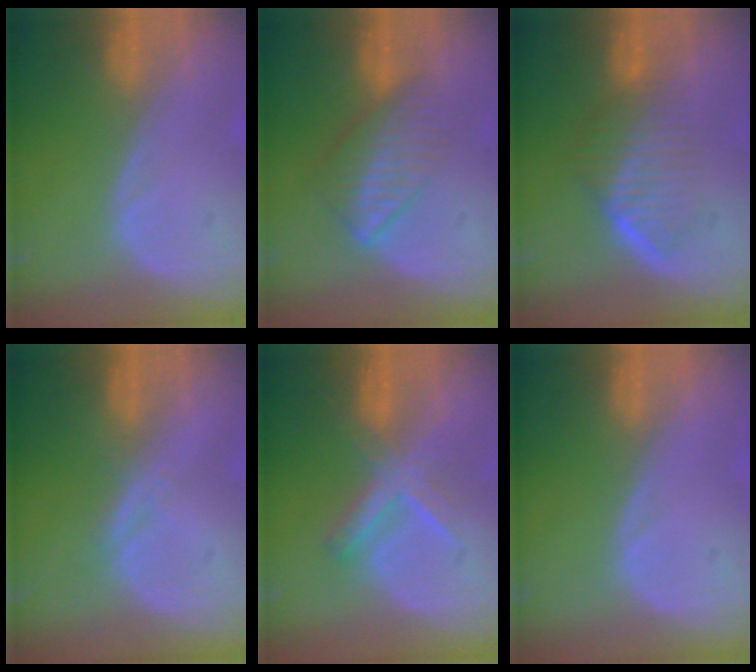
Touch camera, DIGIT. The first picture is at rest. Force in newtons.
{"total": 6.5, "press": 5.9, "slide": 2.7}
{"total": 6.6, "press": 5.9, "slide": 3.1}
{"total": 1.3, "press": 1.3, "slide": 0.1}
{"total": 5.5, "press": 5.5, "slide": 1.0}
{"total": 0.6, "press": 0.1, "slide": 0.6}